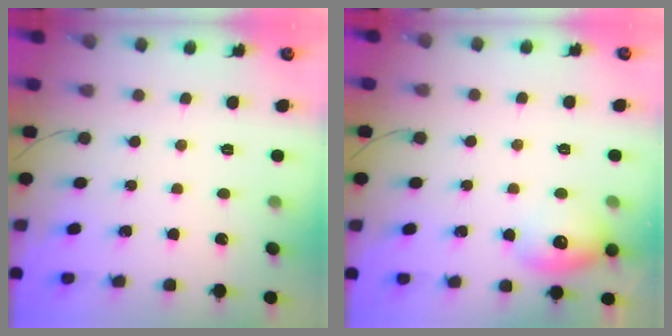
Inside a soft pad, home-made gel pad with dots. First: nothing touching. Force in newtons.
{"total": 12.2, "press": 12.2, "slide": 1.1}